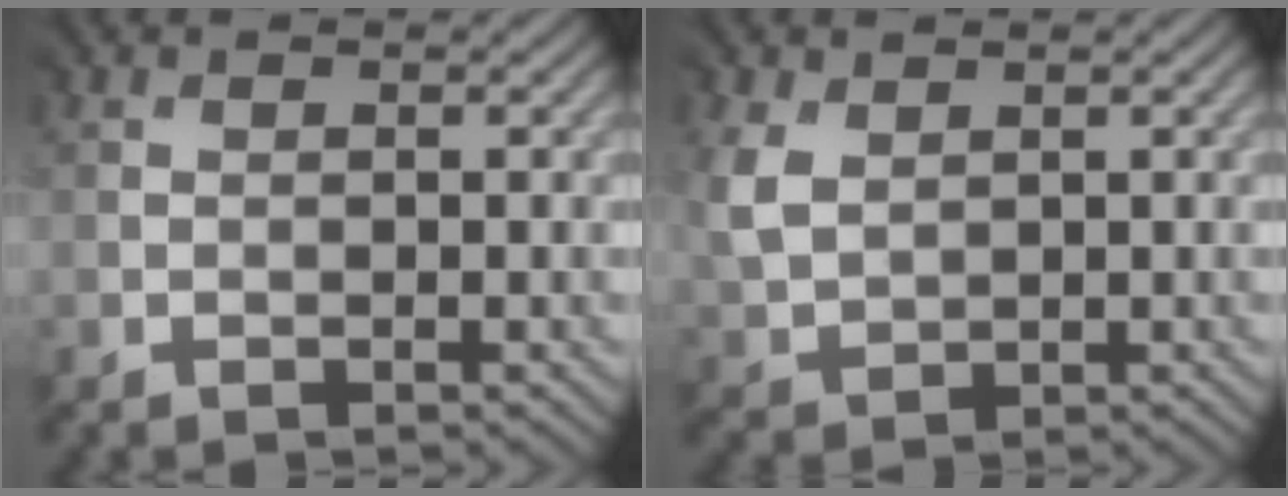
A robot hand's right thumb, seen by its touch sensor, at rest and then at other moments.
{"total": 3.6, "force": [2.1, 2.7, 0.9], "torque": [-0.036, 0.006, 0.041]}